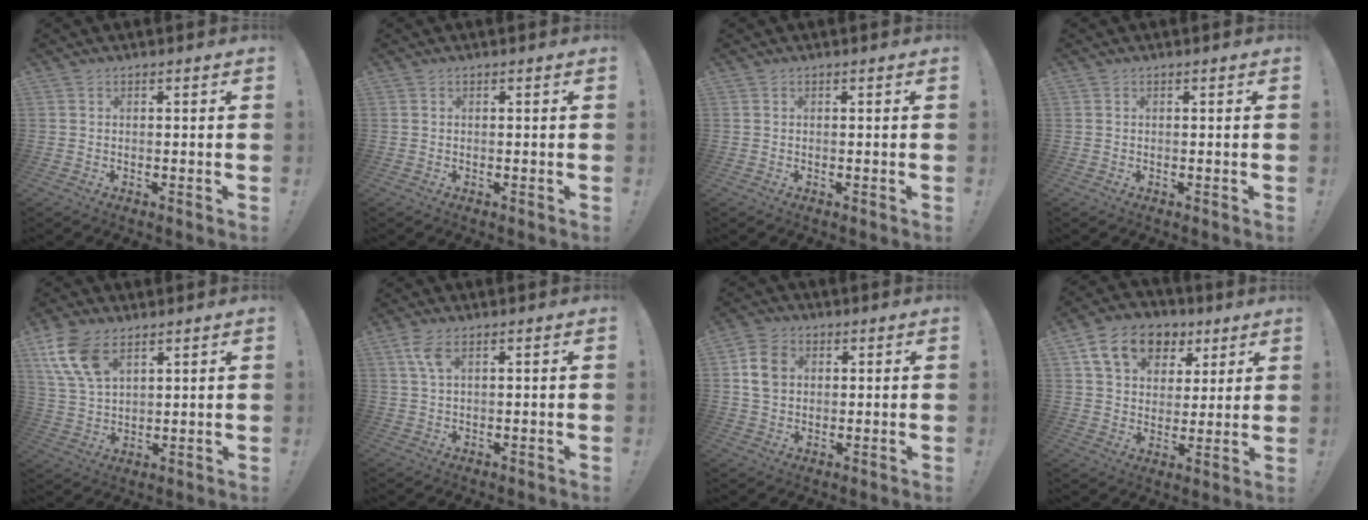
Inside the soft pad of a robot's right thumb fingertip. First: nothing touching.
{"total": 0.0}
{"total": 0.0}
{"total": 0.0}
{"total": 11.9, "force": [6.7, 6.6, 7.3], "torque": [-0.155, -0.020, 0.129]}
{"total": 4.6, "force": [2.0, 1.7, 3.8], "torque": [-0.082, 0.005, 0.038]}
{"total": 8.1, "force": [1.6, 6.6, 4.5], "torque": [-0.071, 0.009, 0.034]}
{"total": 15.1, "force": [7.6, 10.7, 7.5], "torque": [-0.114, -0.028, 0.143]}